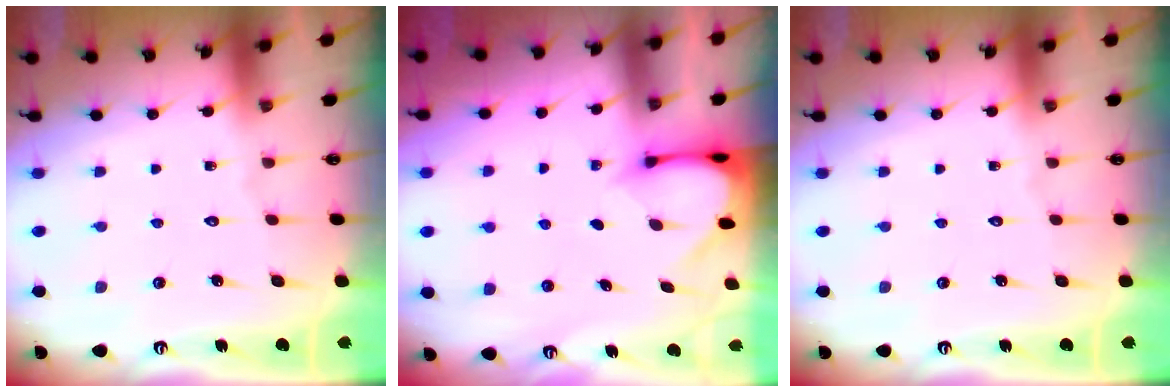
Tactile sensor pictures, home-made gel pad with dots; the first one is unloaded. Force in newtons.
{"total": 3.0, "press": 3.0, "slide": 0.3}
{"total": 0.0}